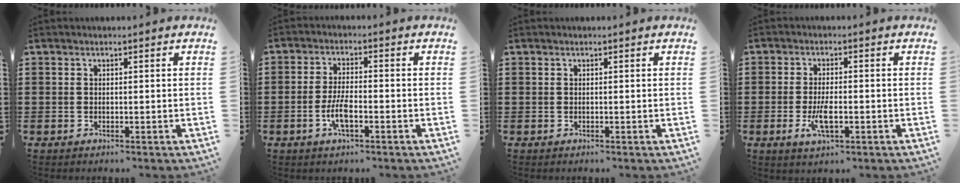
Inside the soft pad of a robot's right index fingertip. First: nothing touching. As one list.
[{"total": 4.6, "force": [-1.7, 1.3, 4.1], "torque": [-0.089, -0.003, -0.035]}, {"total": 0.0}, {"total": 4.5, "force": [-1.3, 1.5, 4.1], "torque": [-0.090, -0.006, -0.027]}]